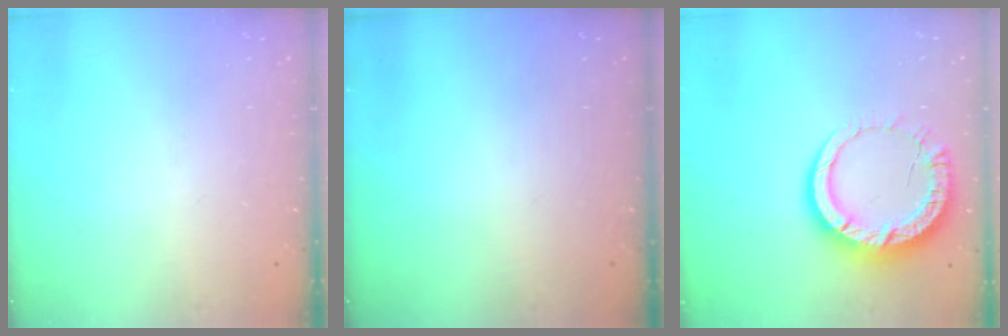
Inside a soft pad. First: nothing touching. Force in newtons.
{"total": 0.0}
{"total": 13.5, "press": 13.4, "slide": 1.5}